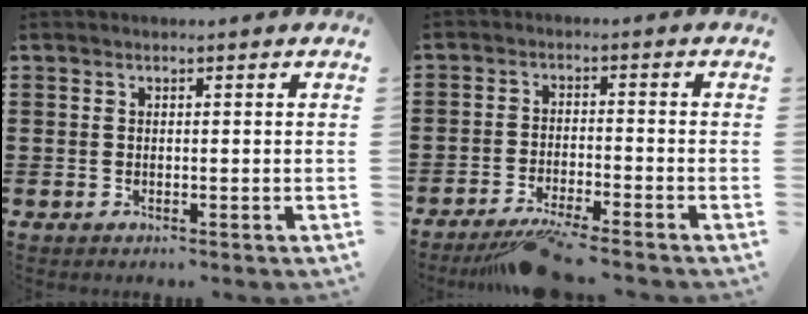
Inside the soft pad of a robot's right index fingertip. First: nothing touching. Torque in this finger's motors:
{"motor_torque": [1.21, -0.92, 0.35, 0.10]}